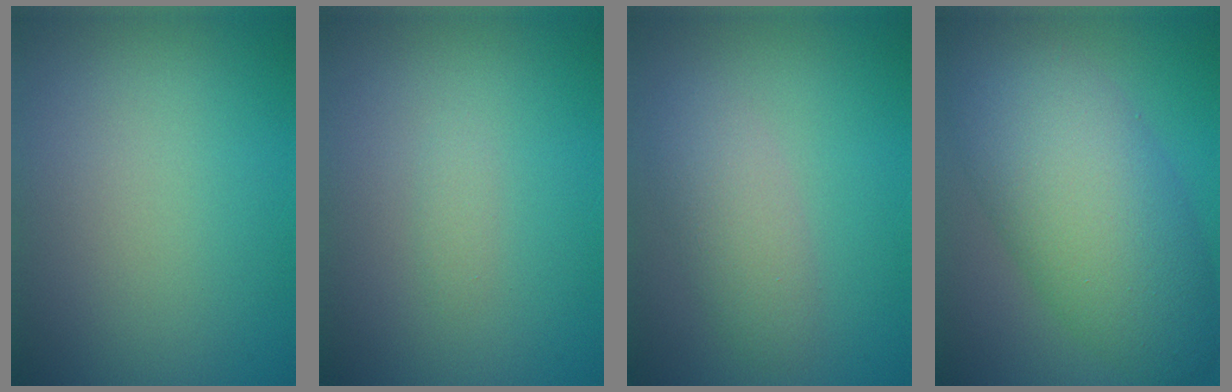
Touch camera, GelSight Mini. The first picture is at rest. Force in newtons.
{"total": 0.6, "press": 0.6, "slide": 0.0}
{"total": 2.8, "press": 2.8, "slide": 0.1}
{"total": 9.8, "press": 9.8, "slide": 0.4}